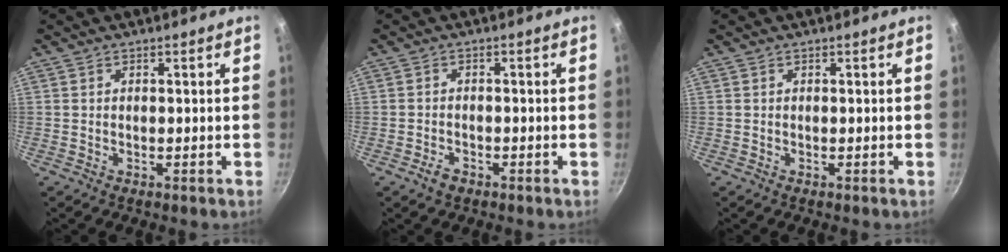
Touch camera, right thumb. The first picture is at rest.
{"total": 2.3, "force": [-1.6, 1.3, 1.1], "torque": [-0.016, 0.011, -0.026]}
{"total": 0.0}